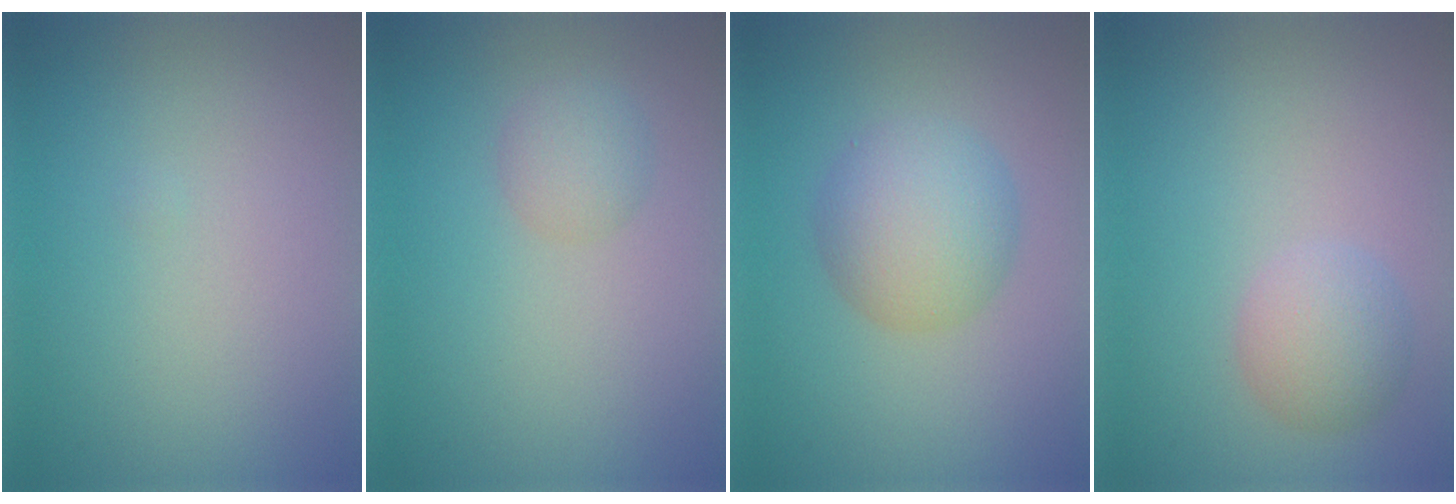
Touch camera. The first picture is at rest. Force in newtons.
{"total": 1.6, "press": 1.6, "slide": 0.2}
{"total": 5.0, "press": 5.0, "slide": 0.0}
{"total": 2.8, "press": 2.8, "slide": 0.1}